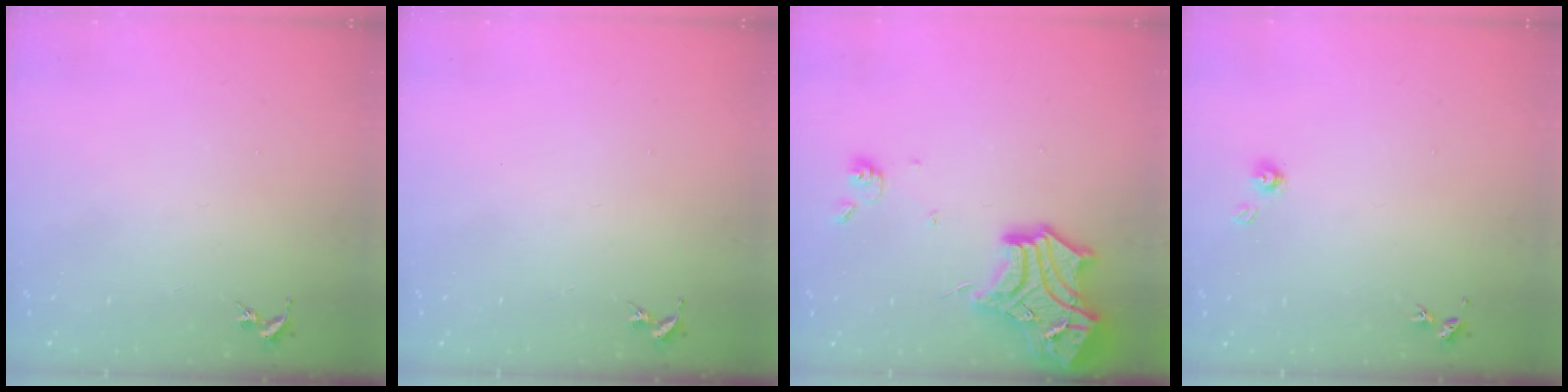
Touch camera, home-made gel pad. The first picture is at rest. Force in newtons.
{"total": 0.0}
{"total": 19.1, "press": 19.0, "slide": 1.6}
{"total": 4.0, "press": 4.0, "slide": 0.3}